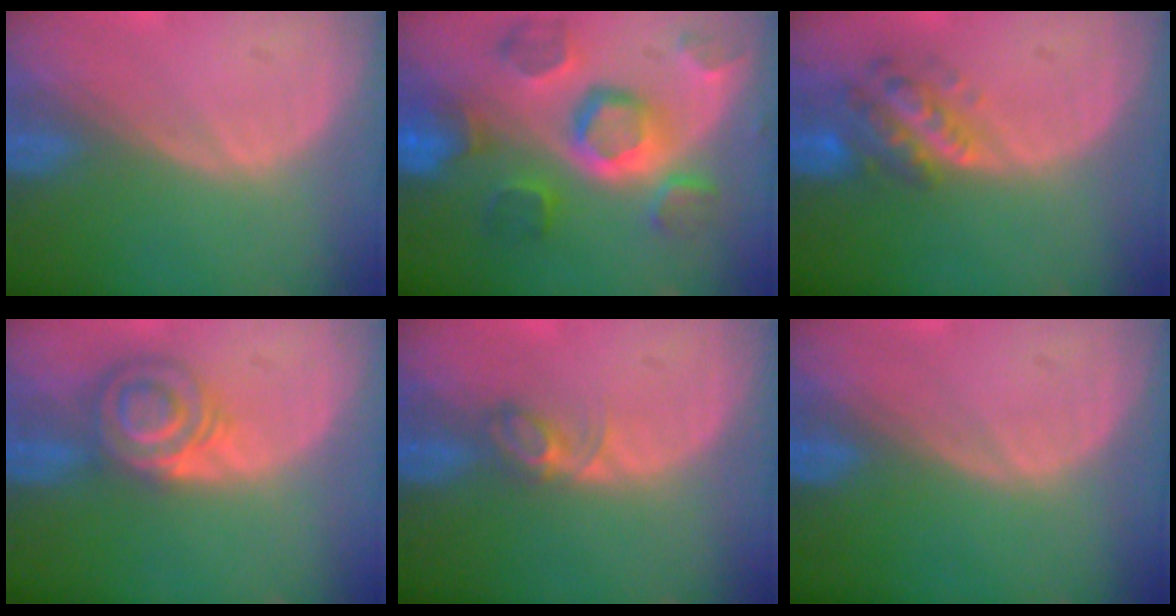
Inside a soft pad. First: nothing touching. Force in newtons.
{"total": 11.1, "press": 9.9, "slide": 5.2}
{"total": 5.8, "press": 5.6, "slide": 1.4}
{"total": 5.7, "press": 5.6, "slide": 1.0}
{"total": 2.5, "press": 2.5, "slide": 0.4}
{"total": 0.0}